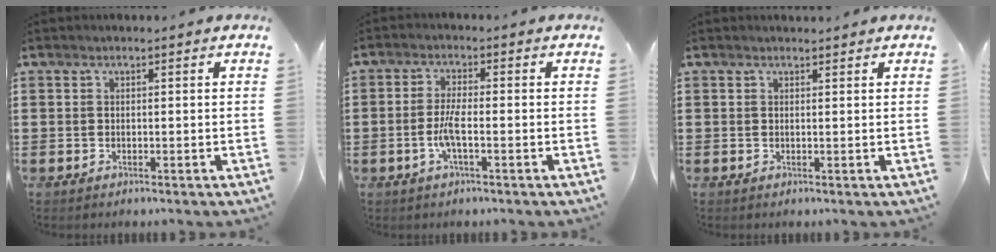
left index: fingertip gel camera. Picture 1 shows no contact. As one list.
[{"total": 4.0, "force": [-1.4, 0.8, 3.7], "torque": [-0.087, -0.004, -0.032]}, {"total": 0.8, "force": [0.8, 0.0, 0.2], "torque": [-0.007, -0.001, 0.016]}]